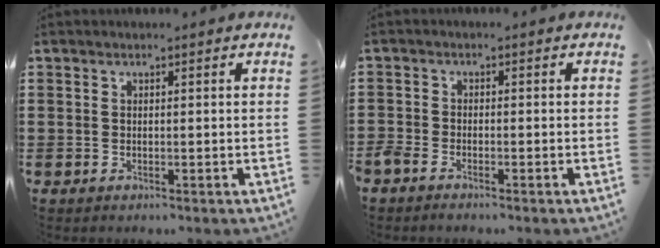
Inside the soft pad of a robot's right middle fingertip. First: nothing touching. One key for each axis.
{"total": 1.6, "fx": -1.4, "fy": 0.4, "fz": 0.6, "tx": -0.021, "ty": -0.001, "tz": -0.030}